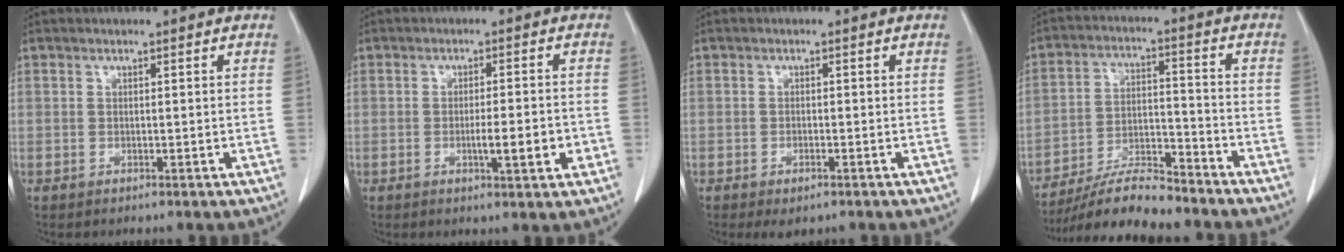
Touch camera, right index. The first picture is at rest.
{"total": 5.1, "force": [-1.5, 0.6, 4.9], "torque": [-0.076, -0.003, -0.018]}
{"total": 3.5, "force": [-2.2, 1.5, 2.2], "torque": [-0.032, -0.004, -0.025]}
{"total": 10.9, "force": [-10.0, 1.1, 4.2], "torque": [-0.072, -0.001, -0.180]}